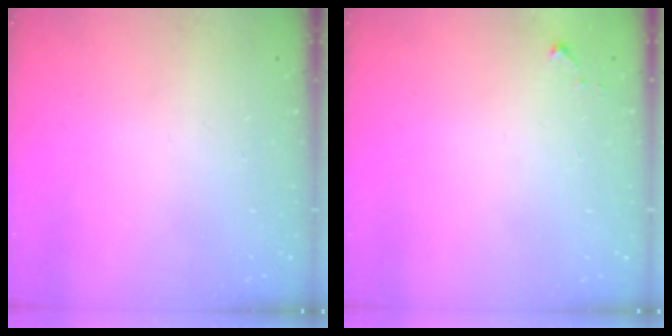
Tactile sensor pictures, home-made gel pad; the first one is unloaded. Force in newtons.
{"total": 2.6, "press": 2.6, "slide": 0.4}